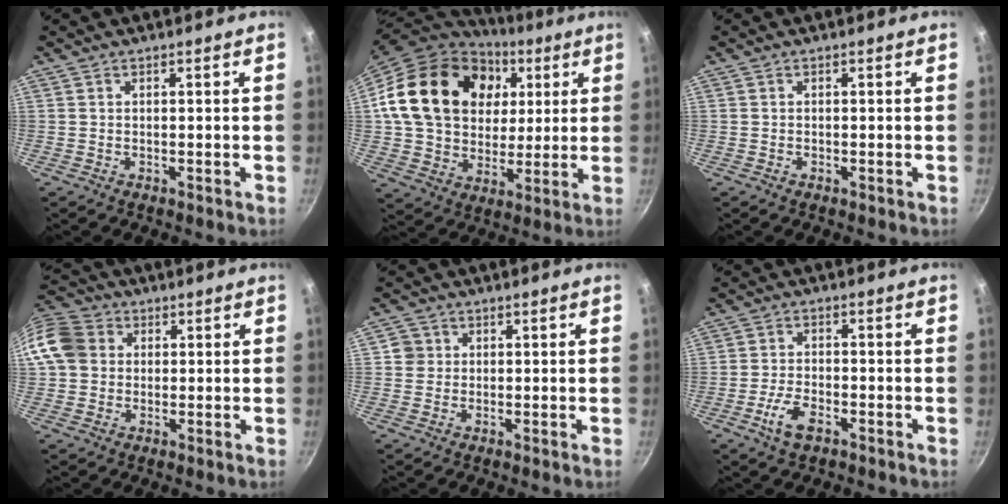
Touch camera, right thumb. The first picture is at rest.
{"total": 26.0, "force": [6.8, 19.6, 15.7], "torque": [-0.257, 0.010, 0.118]}
{"total": 0.0}
{"total": 12.3, "force": [1.7, 10.7, 6.0], "torque": [-0.112, 0.025, 0.018]}
{"total": 2.8, "force": [0.3, 2.8, 0.5], "torque": [0.010, 0.007, 0.000]}
{"total": 5.6, "force": [-2.8, 2.6, 4.1], "torque": [-0.081, 0.014, -0.054]}